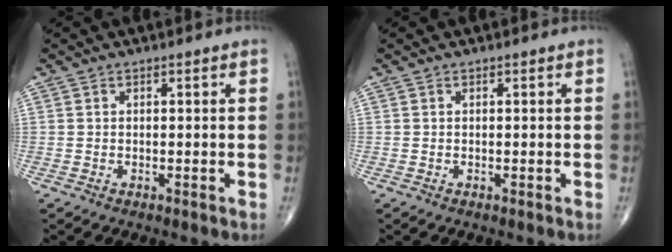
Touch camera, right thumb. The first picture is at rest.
{"total": 0.0}